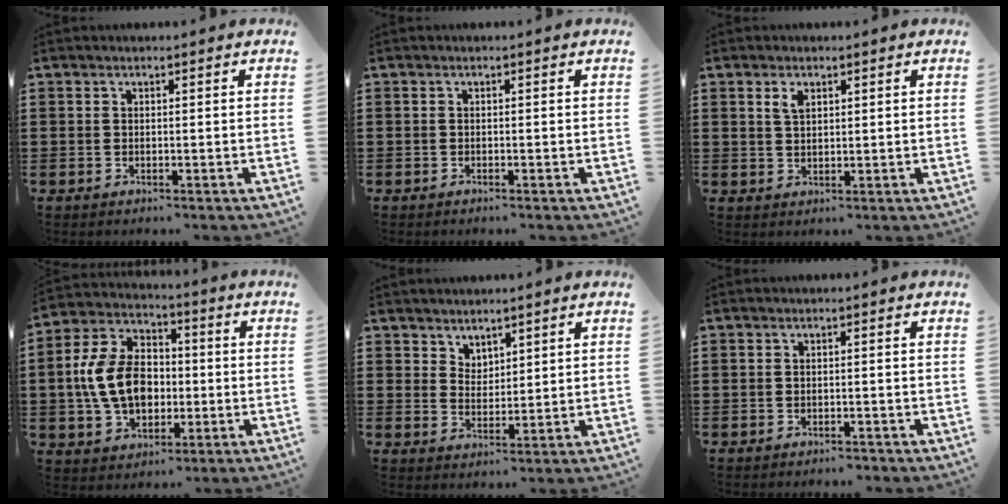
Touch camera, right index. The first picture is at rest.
{"total": 0.0}
{"total": 2.1, "force": [1.2, 1.1, 1.3], "torque": [-0.030, 0.004, 0.022]}
{"total": 11.7, "force": [-1.2, 8.2, 8.2], "torque": [-0.202, 0.012, -0.025]}
{"total": 3.2, "force": [2.8, 1.5, -0.3], "torque": [-0.005, 0.000, 0.054]}
{"total": 0.7, "force": [-0.7, 0.2, 0.1], "torque": [-0.005, 0.001, -0.014]}